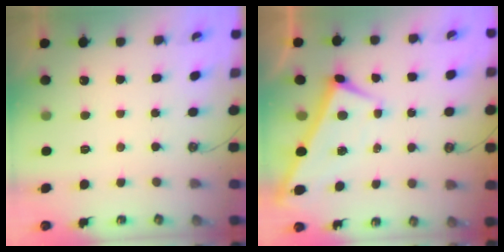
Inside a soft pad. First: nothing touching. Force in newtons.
{"total": 1.9, "press": 1.9, "slide": 0.2}